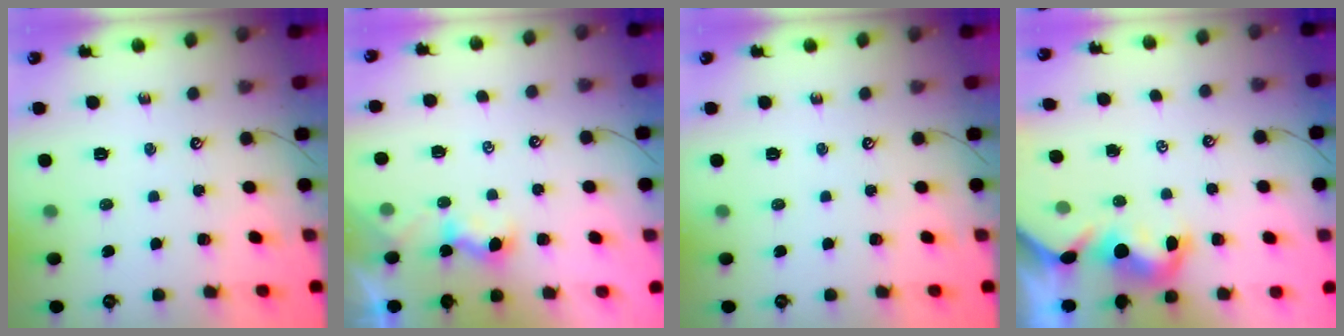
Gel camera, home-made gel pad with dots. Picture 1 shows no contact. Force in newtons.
{"total": 2.8, "press": 2.8, "slide": 0.1}
{"total": 0.0}
{"total": 2.1, "press": 1.9, "slide": 1.0}